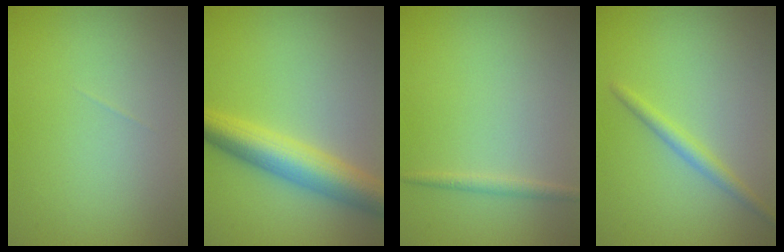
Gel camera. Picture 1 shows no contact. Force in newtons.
{"total": 6.3, "press": 6.3, "slide": 0.1}
{"total": 1.1, "press": 1.1, "slide": 0.1}
{"total": 1.8, "press": 1.8, "slide": 0.0}